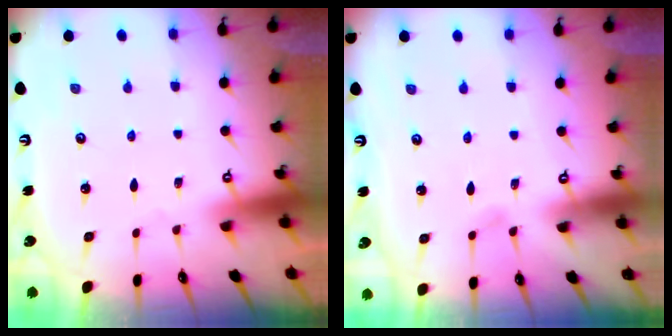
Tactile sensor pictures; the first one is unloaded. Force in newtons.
{"total": 2.2, "press": 2.2, "slide": 0.3}